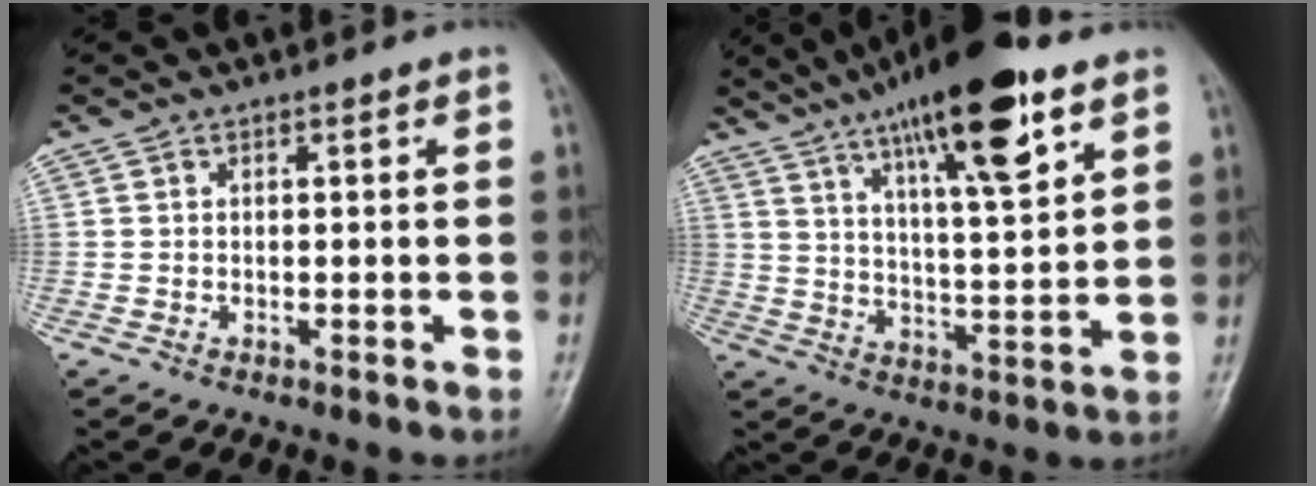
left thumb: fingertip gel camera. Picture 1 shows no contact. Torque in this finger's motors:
{"motor_torque": [2.56, 2.32, 1.76, -1.01, 0.50]}